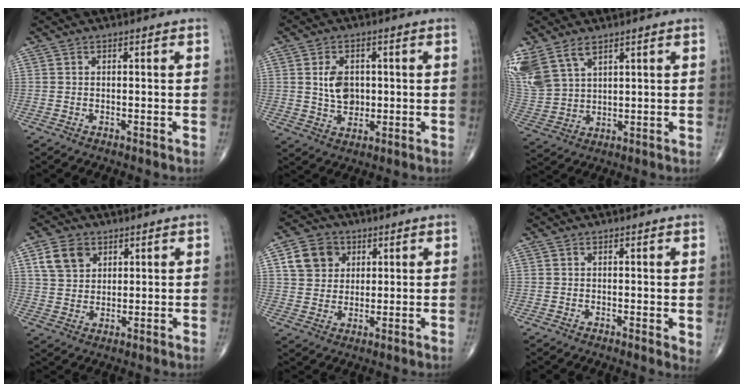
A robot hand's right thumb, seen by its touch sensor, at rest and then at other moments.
{"total": 6.4, "force": [0.8, 4.5, 4.4], "torque": [-0.062, -0.005, 0.020]}
{"total": 12.8, "force": [7.3, 7.6, 7.4], "torque": [-0.178, -0.009, 0.161]}
{"total": 7.1, "force": [3.2, 5.3, 3.4], "torque": [-0.046, -0.008, 0.063]}
{"total": 8.4, "force": [3.0, 7.0, 3.4], "torque": [-0.035, -0.004, 0.054]}
{"total": 1.9, "force": [0.6, 0.8, 1.6], "torque": [-0.021, -0.008, 0.006]}